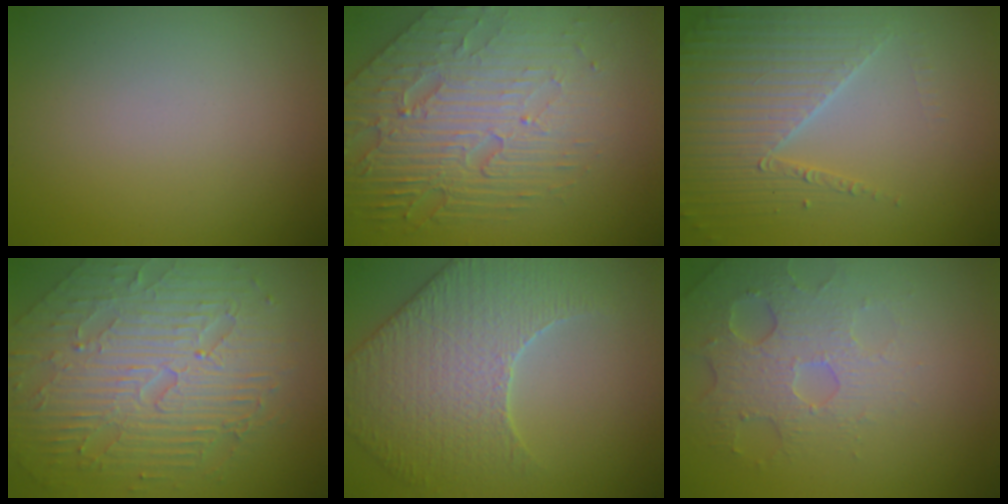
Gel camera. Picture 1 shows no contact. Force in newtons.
{"total": 7.9, "press": 5.7, "slide": 5.5}
{"total": 4.4, "press": 4.3, "slide": 1.0}
{"total": 9.8, "press": 6.5, "slide": 7.3}
{"total": 5.5, "press": 5.2, "slide": 1.8}
{"total": 4.7, "press": 3.6, "slide": 2.9}